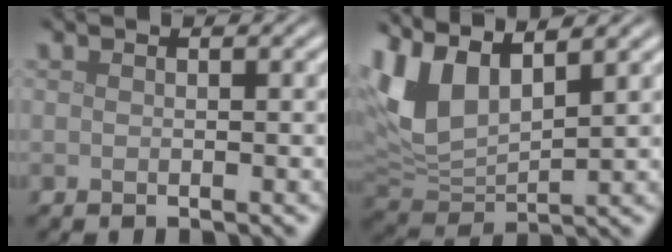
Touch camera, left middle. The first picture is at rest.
{"total": 7.1, "force": [3.5, 3.5, 5.1], "torque": [-0.124, 0.005, 0.065]}